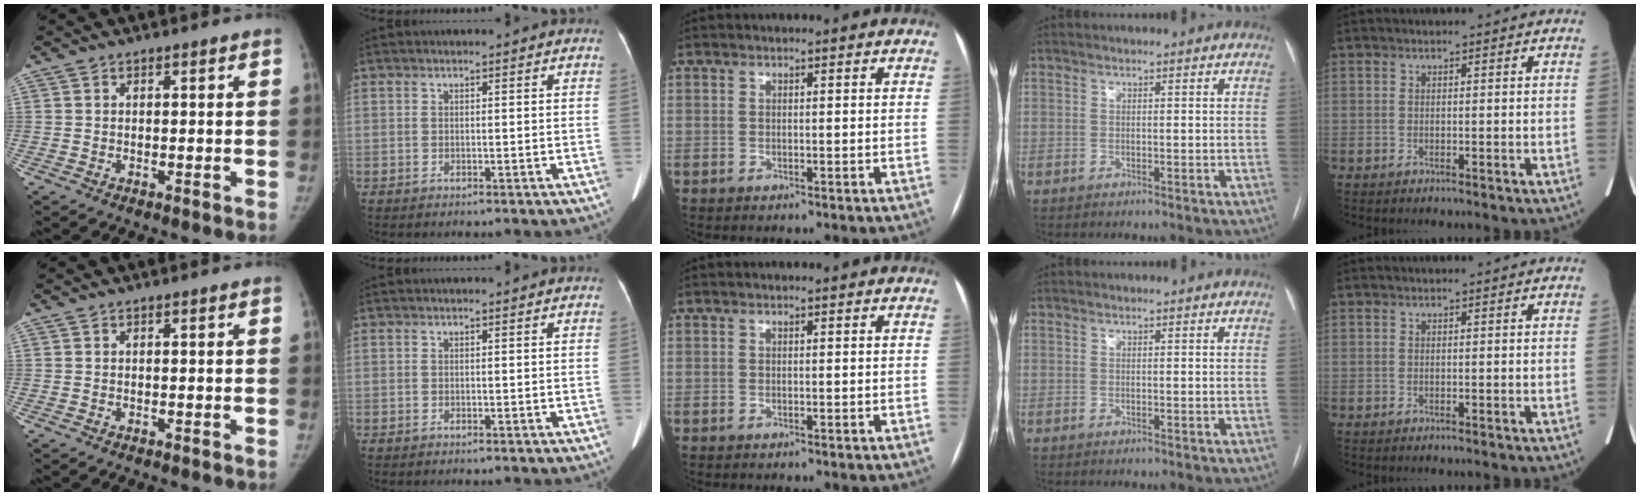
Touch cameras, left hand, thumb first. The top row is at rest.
{}